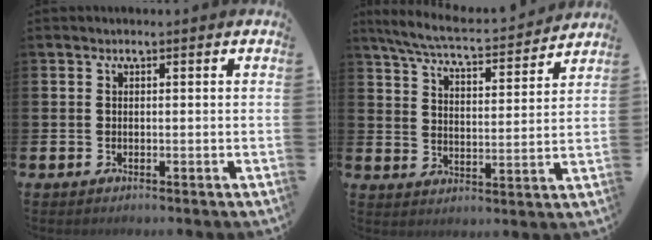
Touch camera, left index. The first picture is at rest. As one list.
[{"total": 6.5, "force": [6.1, 0.7, 2.3], "torque": [-0.073, -0.041, 0.102]}]